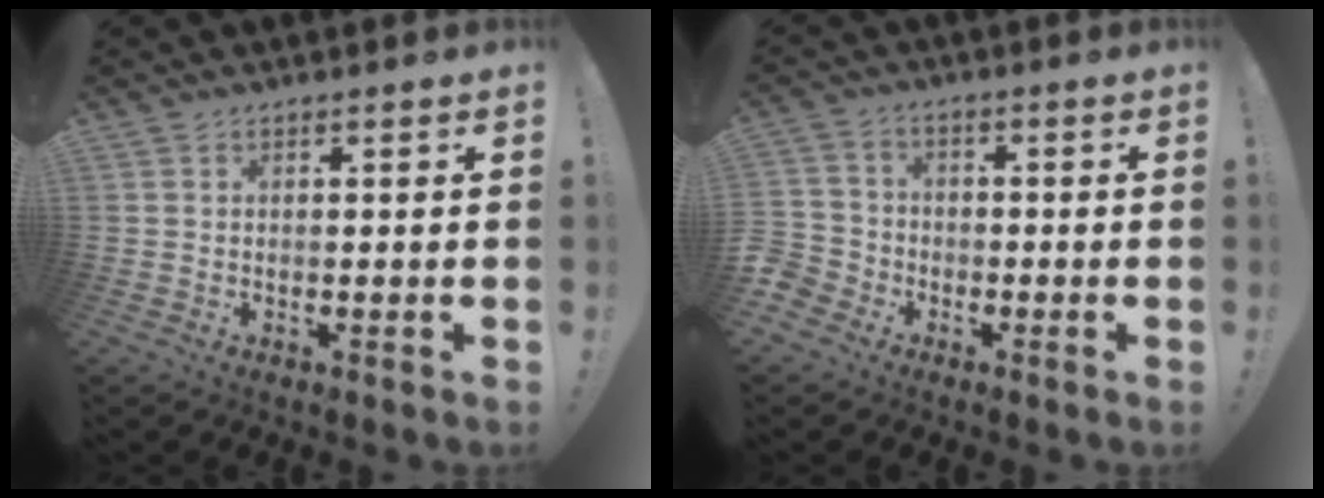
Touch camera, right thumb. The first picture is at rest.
{"total": 5.5, "force": [-3.3, 4.3, 1.0], "torque": [-0.029, 0.028, -0.063]}